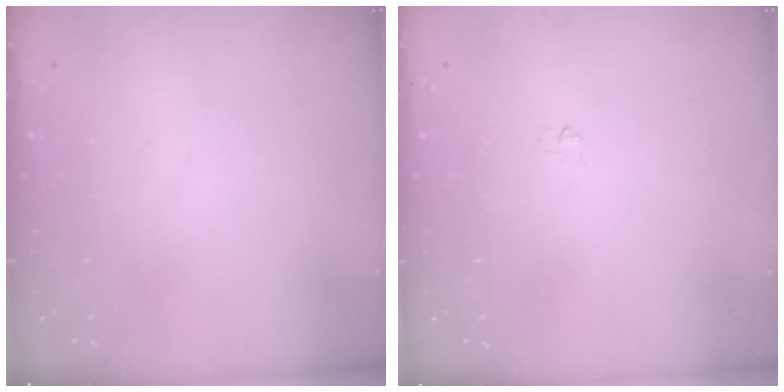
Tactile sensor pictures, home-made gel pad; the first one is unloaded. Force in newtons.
{"total": 3.1, "press": 3.0, "slide": 0.4}